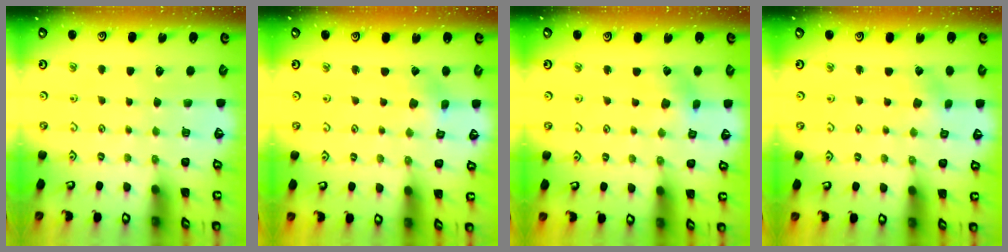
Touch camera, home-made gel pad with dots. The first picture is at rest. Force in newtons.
{"total": 1.4, "press": 1.4, "slide": 0.1}
{"total": 3.8, "press": 3.8, "slide": 0.4}
{"total": 2.1, "press": 2.1, "slide": 0.3}